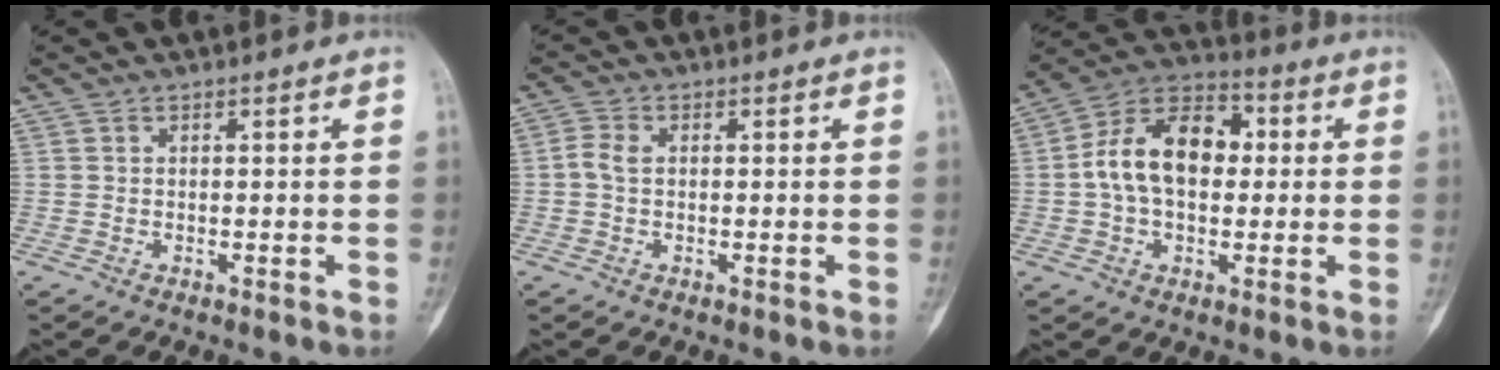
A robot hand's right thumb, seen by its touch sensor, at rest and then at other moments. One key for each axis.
{"total": 2.5, "fx": -0.1, "fy": 1.6, "fz": 1.9, "tx": -0.045, "ty": 0.005, "tz": -0.007}
{"total": 14.8, "fx": 1.0, "fy": 9.6, "fz": 11.1, "tx": -0.172, "ty": 0.033, "tz": 0.006}